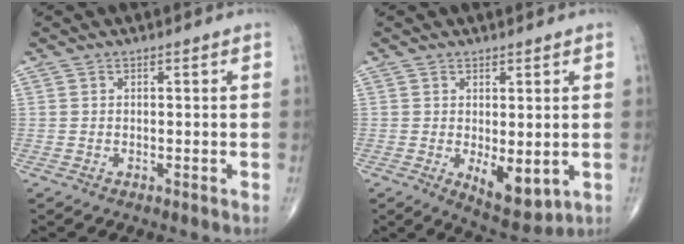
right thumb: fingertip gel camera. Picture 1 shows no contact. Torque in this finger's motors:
{"motor_torque": [0.65, 1.23, -0.03, -0.10, 0.17]}